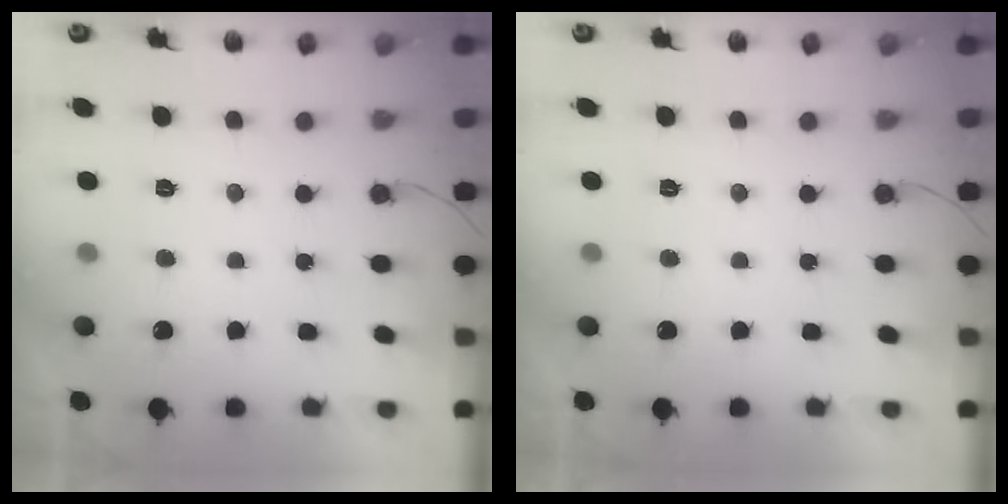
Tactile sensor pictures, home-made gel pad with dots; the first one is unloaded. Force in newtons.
{"total": 0.0}